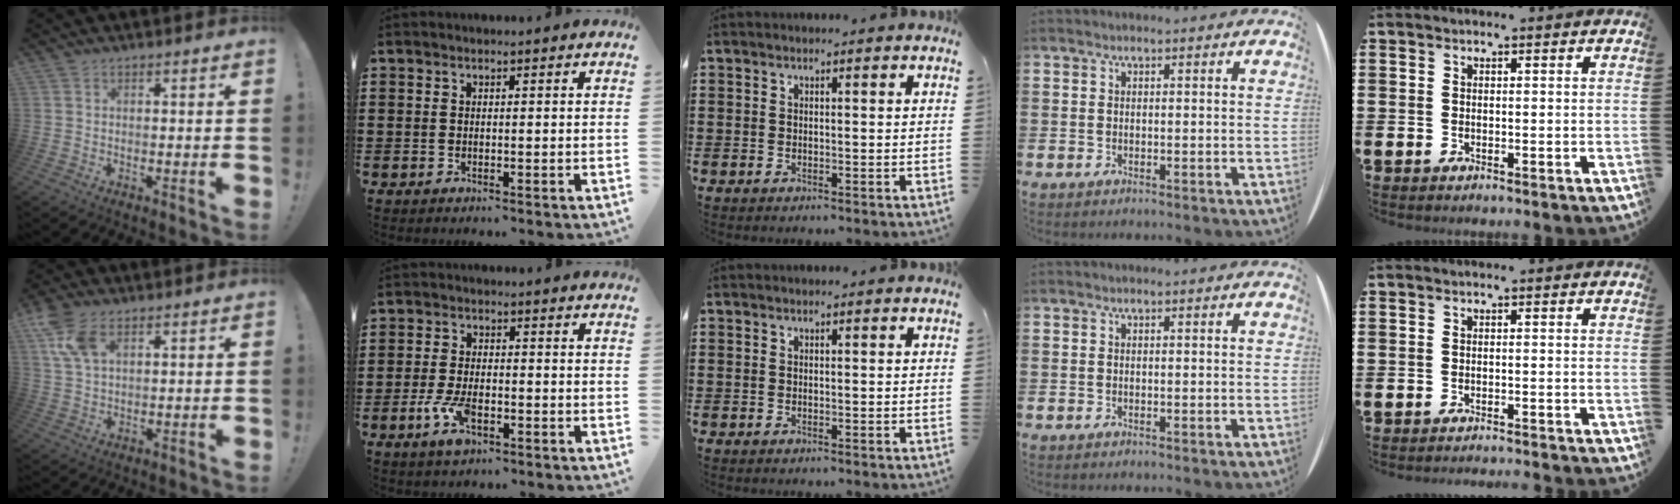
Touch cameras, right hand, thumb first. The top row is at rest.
{"thumb": {"total": 9.3, "force": [4.6, 4.9, 6.5], "torque": [-0.134, -0.010, 0.087]}, "index": {"total": 5.1, "force": [-2.1, 2.3, 4.1], "torque": [-0.097, -0.006, -0.042]}, "little": {"total": 1.0, "force": [-1.0, -0.2, 0.0], "torque": [0.001, 0.001, -0.020]}}